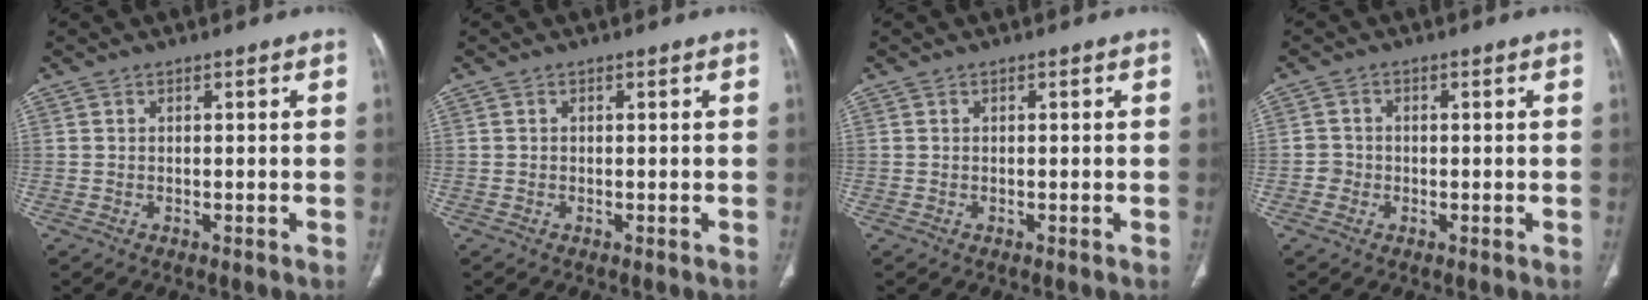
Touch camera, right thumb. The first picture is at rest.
{"total": 0.0}
{"total": 0.0}
{"total": 2.1, "force": [-0.6, 2.0, 0.4], "torque": [0.003, 0.008, -0.015]}